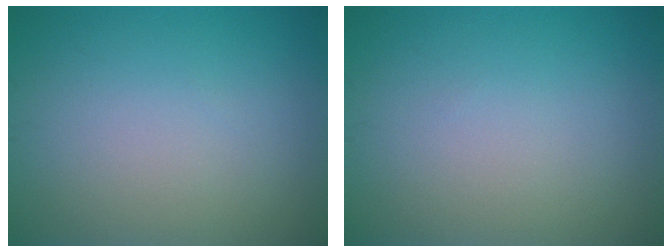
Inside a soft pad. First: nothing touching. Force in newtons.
{"total": 0.0}